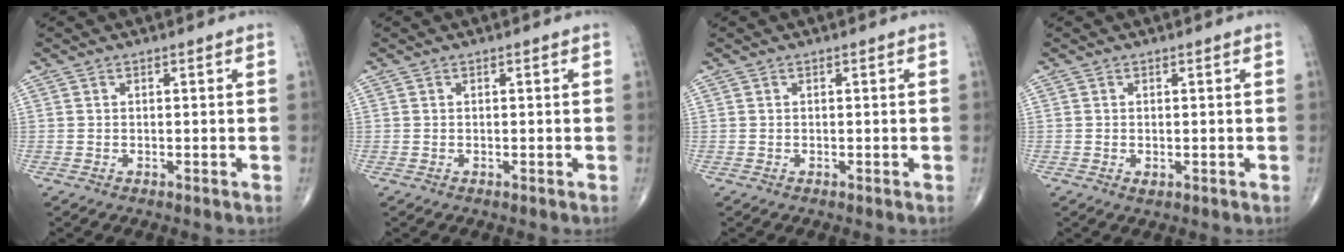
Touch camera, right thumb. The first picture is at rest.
{"total": 0.0}
{"total": 0.0}
{"total": 0.8, "force": [-0.1, 0.5, 0.6], "torque": [-0.011, -0.002, -0.001]}